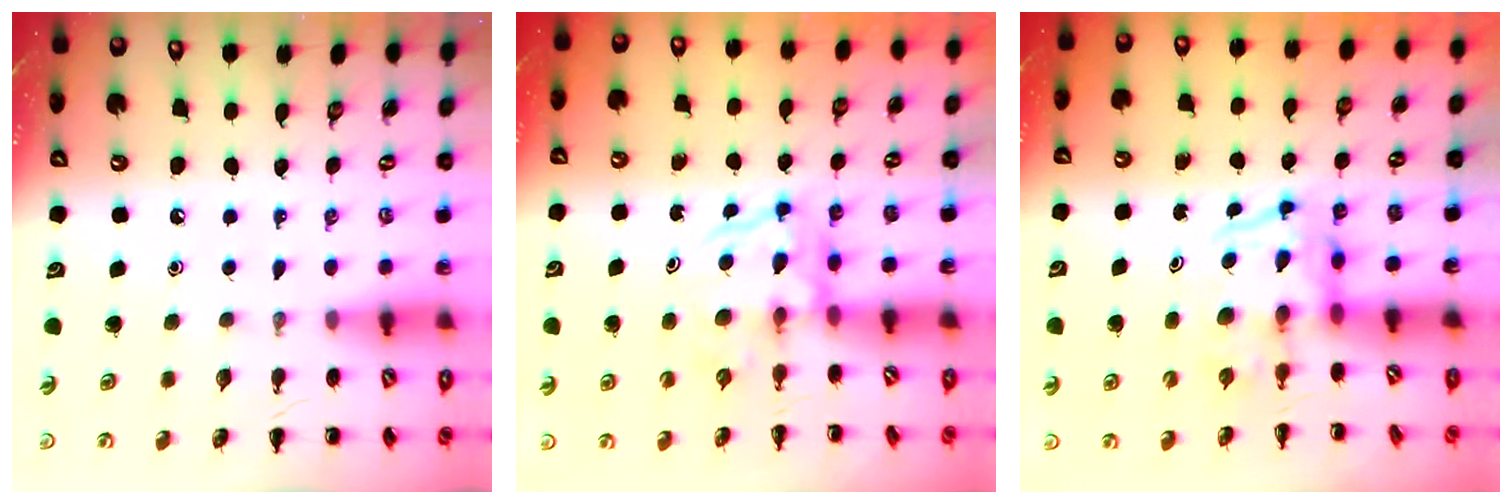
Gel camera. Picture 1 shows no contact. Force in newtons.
{"total": 3.8, "press": 3.7, "slide": 0.4}
{"total": 3.8, "press": 3.8, "slide": 0.6}